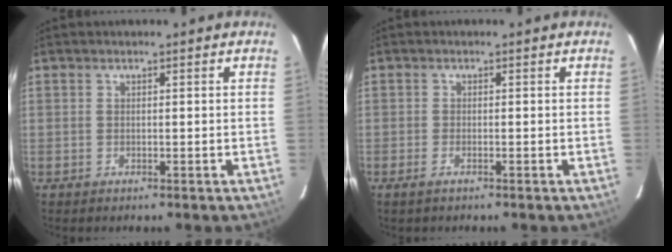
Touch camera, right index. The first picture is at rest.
{"total": 1.4, "force": [-1.0, 0.3, 0.9], "torque": [-0.023, -0.001, -0.019]}